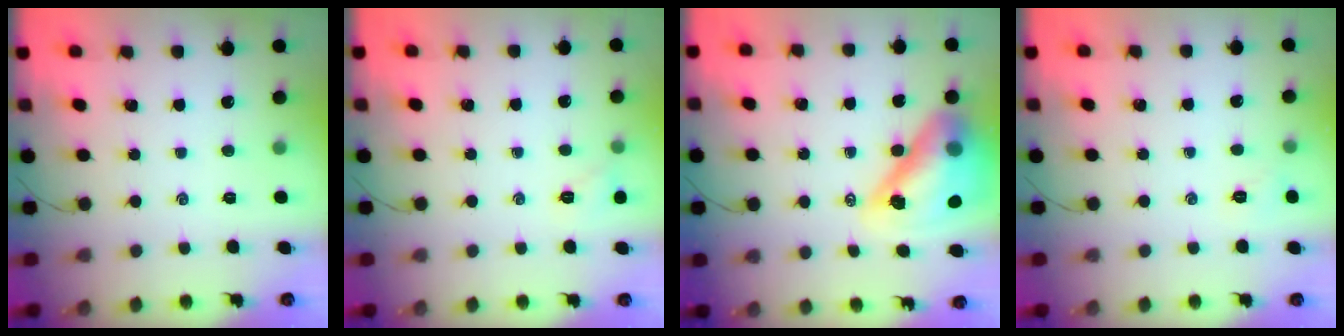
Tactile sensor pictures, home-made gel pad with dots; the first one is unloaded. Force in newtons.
{"total": 5.2, "press": 5.0, "slide": 1.4}
{"total": 19.3, "press": 18.5, "slide": 5.5}
{"total": 4.5, "press": 4.4, "slide": 1.2}